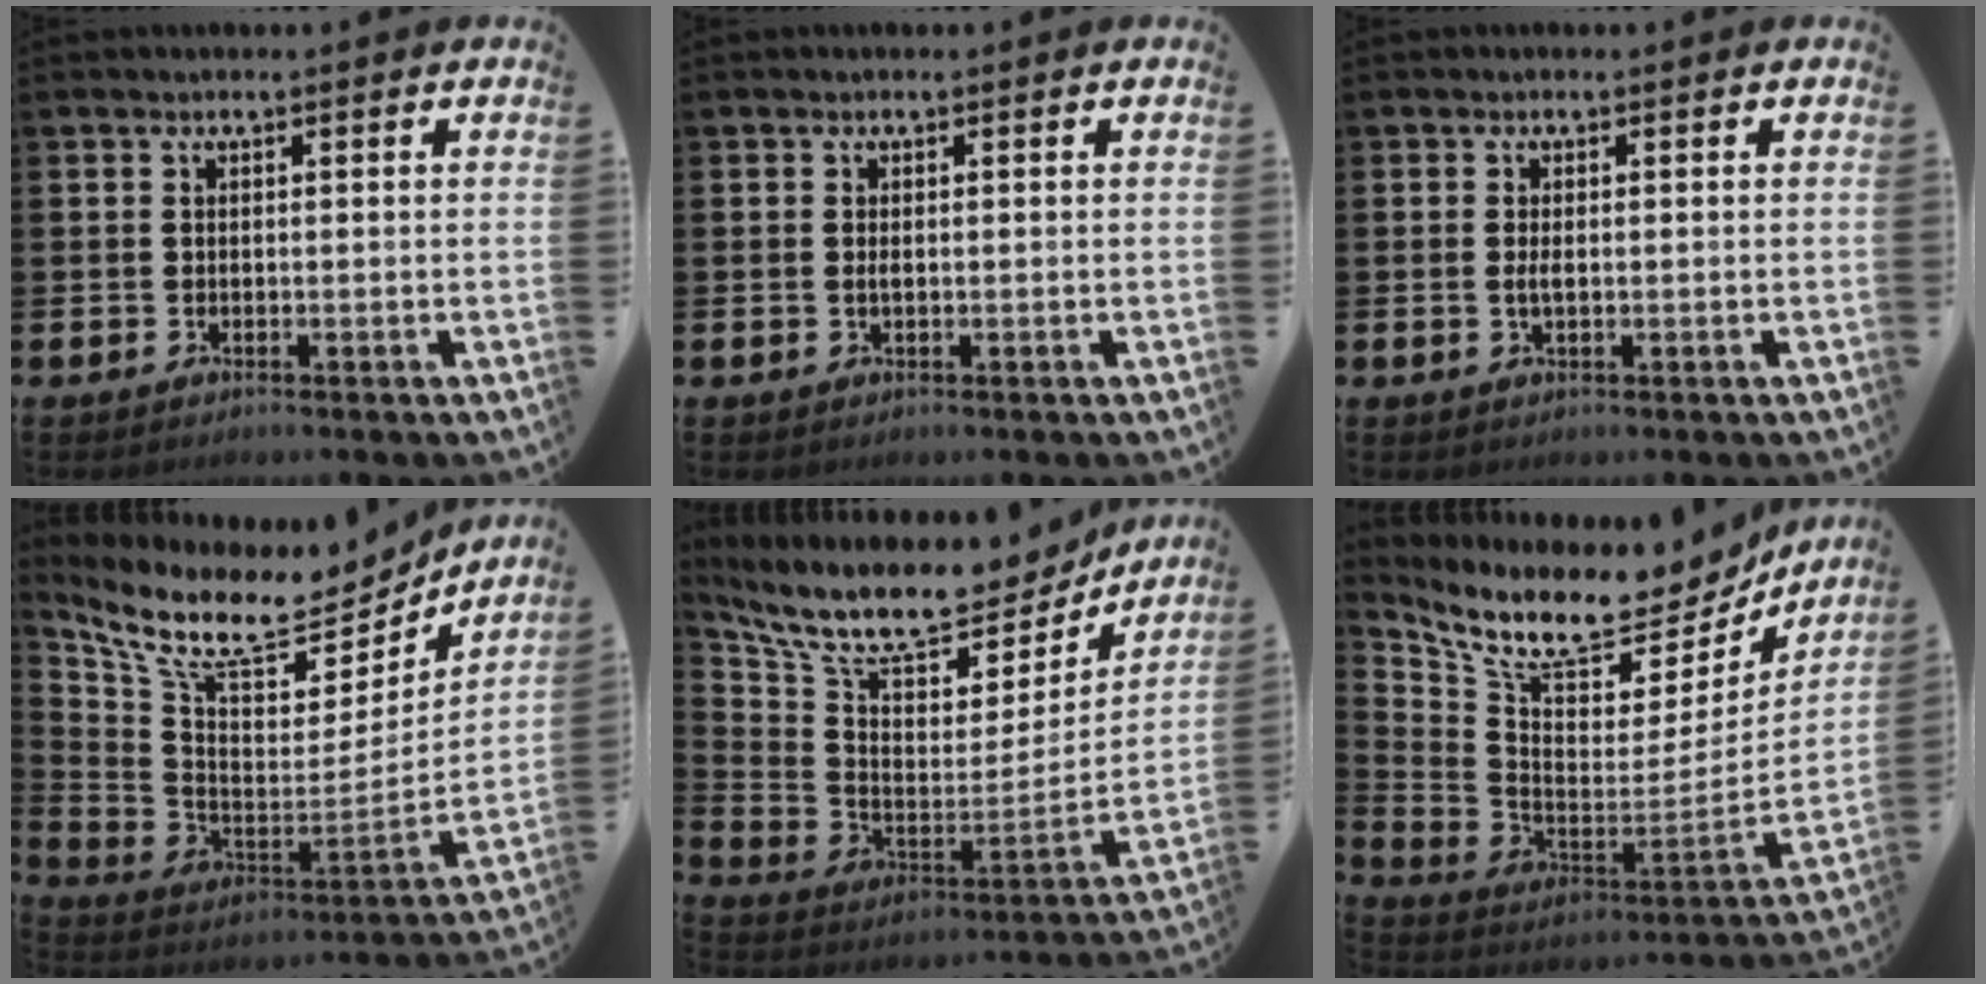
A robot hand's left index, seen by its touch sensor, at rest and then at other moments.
{"total": 0.6, "force": [0.0, 0.2, 0.6], "torque": [-0.009, 0.000, -0.001]}
{"total": 1.5, "force": [0.0, 0.6, 1.4], "torque": [-0.024, 0.001, -0.003]}
{"total": 10.0, "force": [7.9, 3.8, 4.6], "torque": [-0.126, -0.059, 0.137]}
{"total": 10.1, "force": [8.5, 3.1, 4.5], "torque": [-0.120, -0.063, 0.145]}
{"total": 9.7, "force": [8.0, 3.7, 3.9], "torque": [-0.111, -0.069, 0.137]}